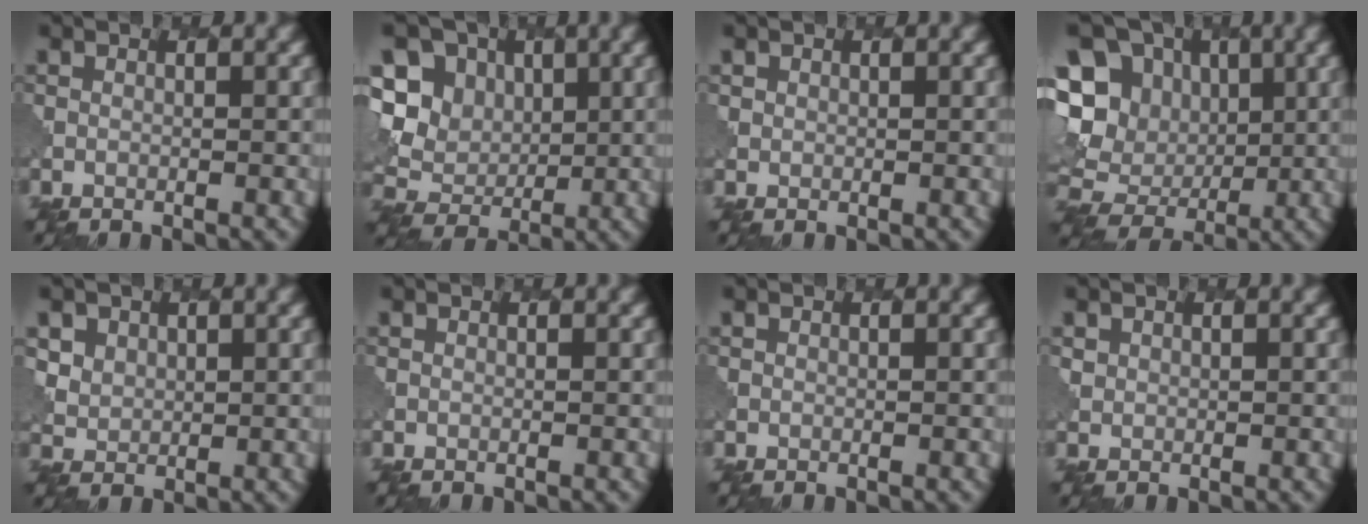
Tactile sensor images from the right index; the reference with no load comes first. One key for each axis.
{"total": 10.2, "fx": 3.4, "fy": 8.5, "fz": 4.5, "tx": -0.095, "ty": 0.018, "tz": 0.050}
{"total": 1.1, "fx": 0.6, "fy": 1.0, "fz": 0.0, "tx": 0.005, "ty": -0.003, "tz": 0.010}
{"total": 16.0, "fx": 2.6, "fy": 14.0, "fz": 7.4, "tx": -0.188, "ty": 0.036, "tz": 0.039}
{"total": 3.6, "fx": 2.3, "fy": 2.7, "fz": 0.9, "tx": -0.038, "ty": 0.000, "tz": 0.053}
{"total": 0.0}
{"total": 0.0}
{"total": 1.2, "fx": 0.6, "fy": 1.0, "fz": 0.0, "tx": 0.001, "ty": -0.002, "tz": 0.010}